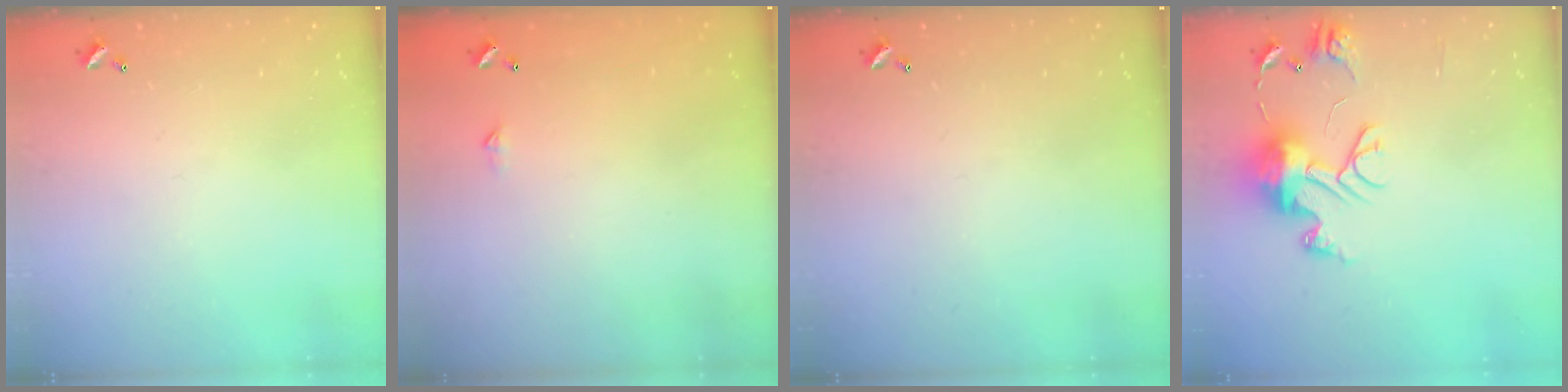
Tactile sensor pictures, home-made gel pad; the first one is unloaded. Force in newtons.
{"total": 2.3, "press": 2.3, "slide": 0.4}
{"total": 0.0}
{"total": 12.0, "press": 11.9, "slide": 1.2}